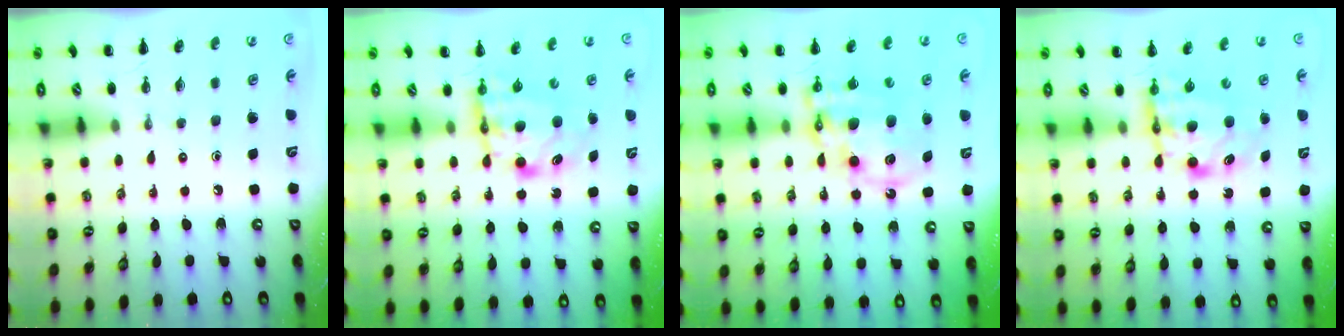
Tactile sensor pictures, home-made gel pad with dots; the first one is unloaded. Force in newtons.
{"total": 6.2, "press": 6.1, "slide": 0.7}
{"total": 13.5, "press": 13.1, "slide": 3.2}
{"total": 6.2, "press": 6.1, "slide": 0.7}